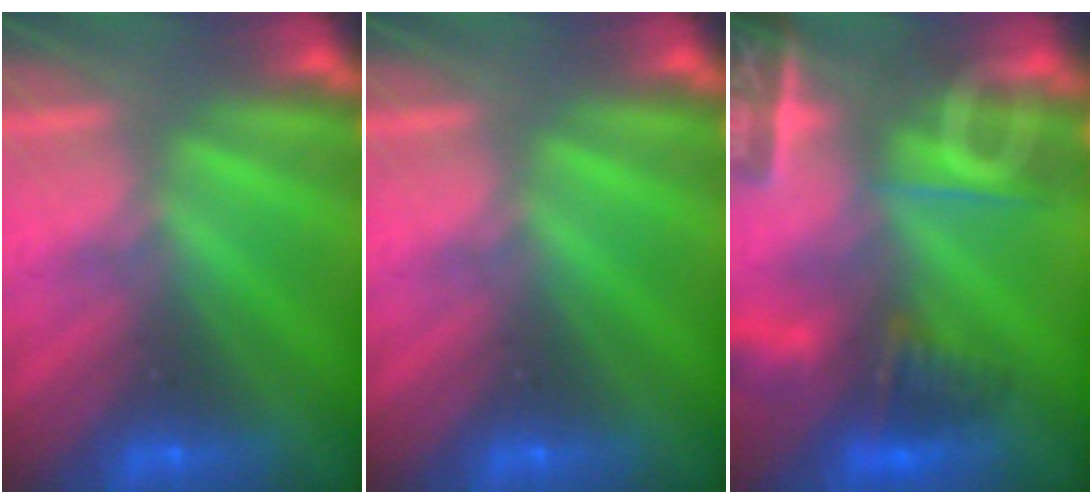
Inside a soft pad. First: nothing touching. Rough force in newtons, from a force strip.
{"total": 0.0}
{"total": 8.4}